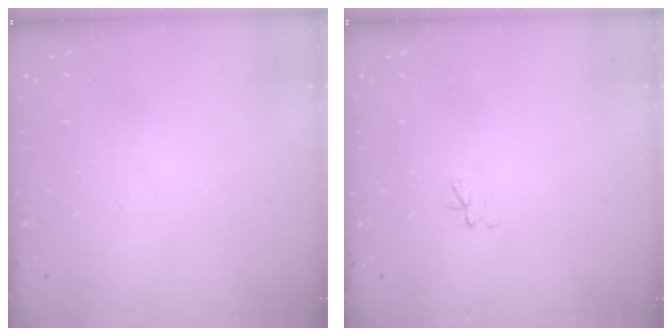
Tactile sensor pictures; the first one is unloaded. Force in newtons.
{"total": 2.9, "press": 2.9, "slide": 0.4}